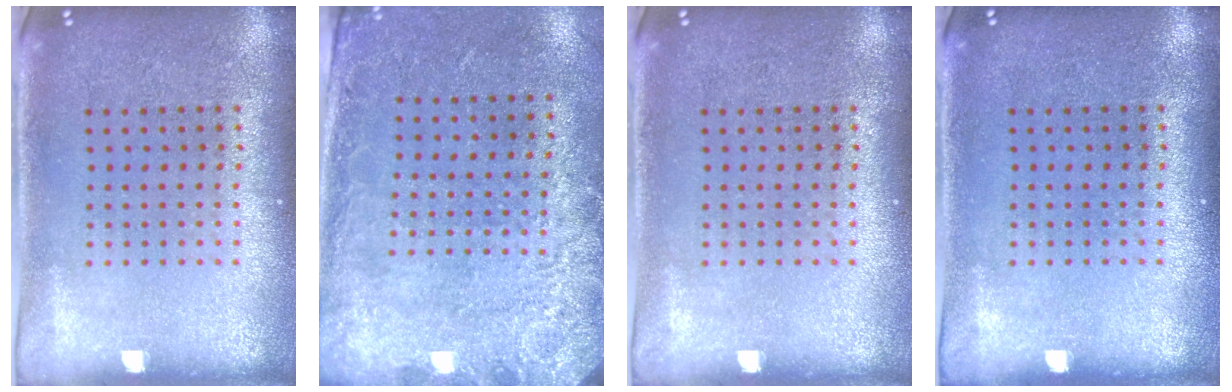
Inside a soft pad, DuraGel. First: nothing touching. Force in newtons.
{"total": 2.7, "press": 1.9, "slide": 1.9}
{"total": 0.0}
{"total": 0.0}